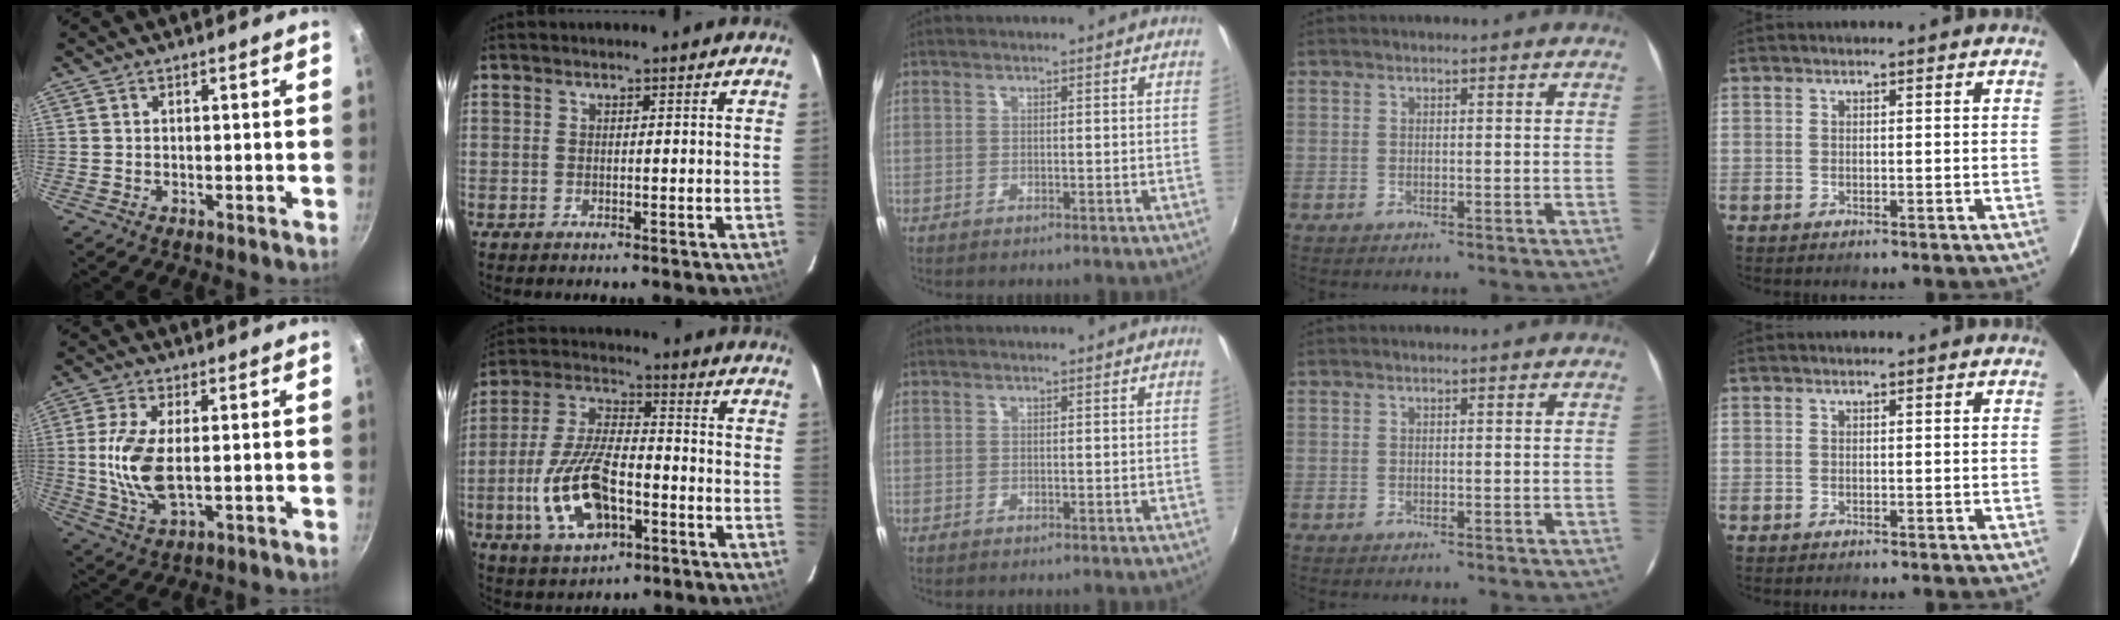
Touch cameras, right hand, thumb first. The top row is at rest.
{"thumb": {"total": 10.2, "force": [0.4, 4.6, 9.1], "torque": [-0.192, -0.007, 0.009]}, "index": {"total": 15.9, "force": [-5.3, 7.3, 13.1], "torque": [-0.282, -0.001, -0.092]}}